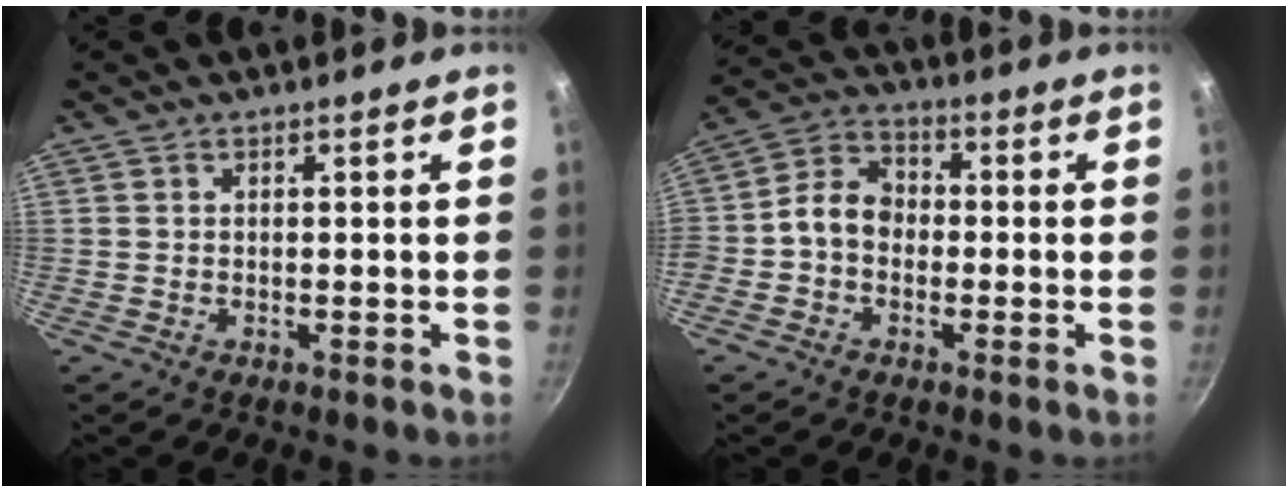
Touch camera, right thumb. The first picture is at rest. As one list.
[{"total": 7.3, "force": [-1.2, 5.8, 4.3], "torque": [-0.055, 0.026, -0.043]}]